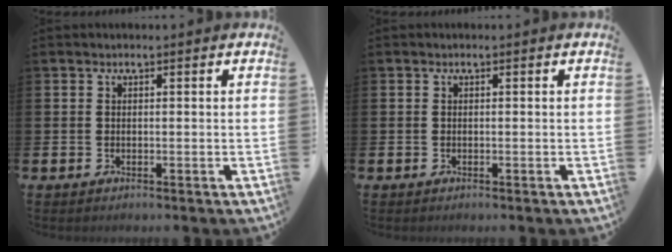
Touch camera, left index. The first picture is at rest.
{"total": 0.0}